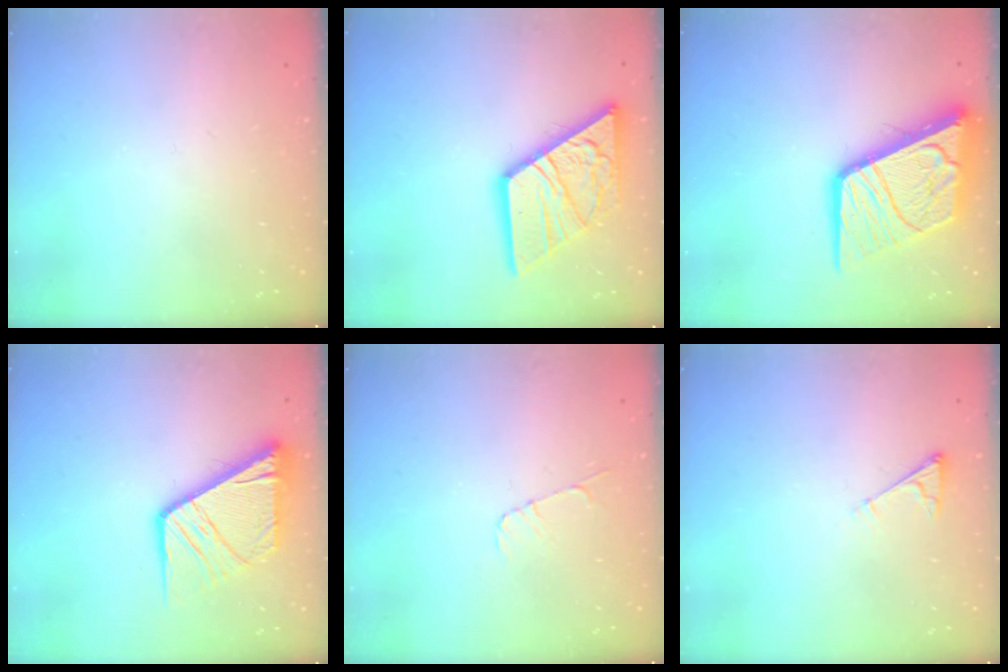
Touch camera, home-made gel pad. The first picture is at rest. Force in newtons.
{"total": 17.6, "press": 17.5, "slide": 2.1}
{"total": 21.5, "press": 21.4, "slide": 2.5}
{"total": 15.3, "press": 15.2, "slide": 1.6}
{"total": 4.5, "press": 4.5, "slide": 0.4}
{"total": 3.0, "press": 3.0, "slide": 0.4}